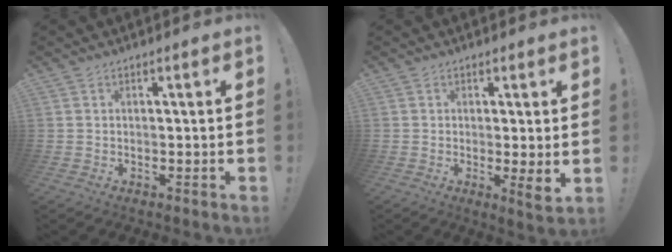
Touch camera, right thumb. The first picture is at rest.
{"total": 4.3, "force": [0.1, 0.1, 4.3], "torque": [-0.046, -0.019, 0.003]}